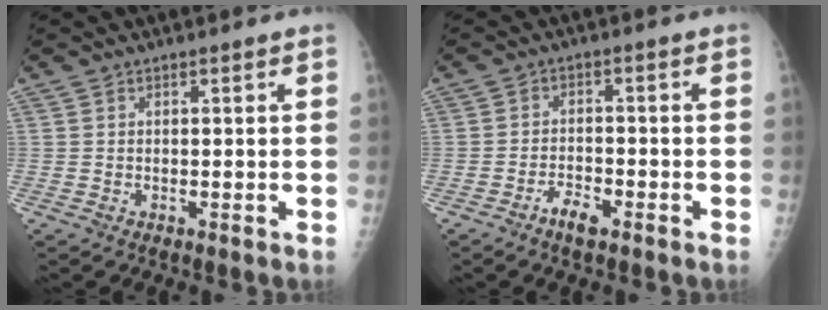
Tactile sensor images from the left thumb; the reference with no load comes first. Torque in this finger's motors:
{"motor_torque": [-0.54, 0.22, 0.26, -0.02, -0.01]}